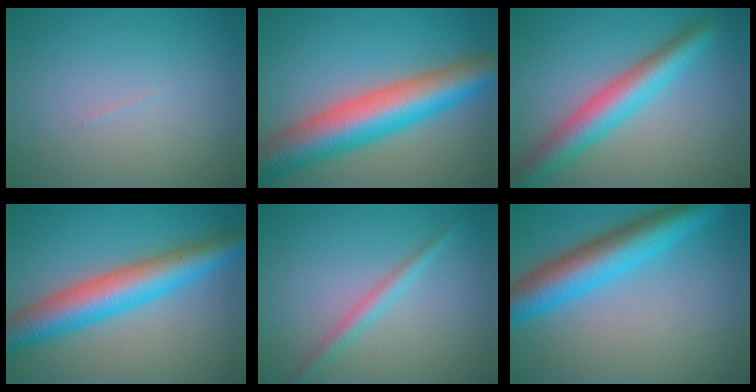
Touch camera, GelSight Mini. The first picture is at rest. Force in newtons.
{"total": 10.0, "press": 10.0, "slide": 0.3}
{"total": 5.6, "press": 5.6, "slide": 0.1}
{"total": 8.0, "press": 8.0, "slide": 0.2}
{"total": 1.8, "press": 1.8, "slide": 0.0}
{"total": 7.8, "press": 7.8, "slide": 0.2}